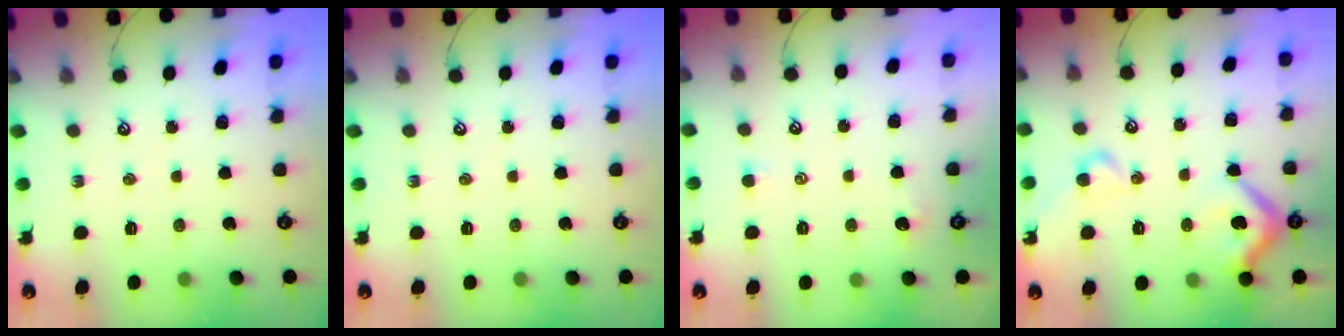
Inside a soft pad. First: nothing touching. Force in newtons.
{"total": 0.0}
{"total": 2.2, "press": 2.1, "slide": 0.3}
{"total": 12.6, "press": 12.5, "slide": 1.6}